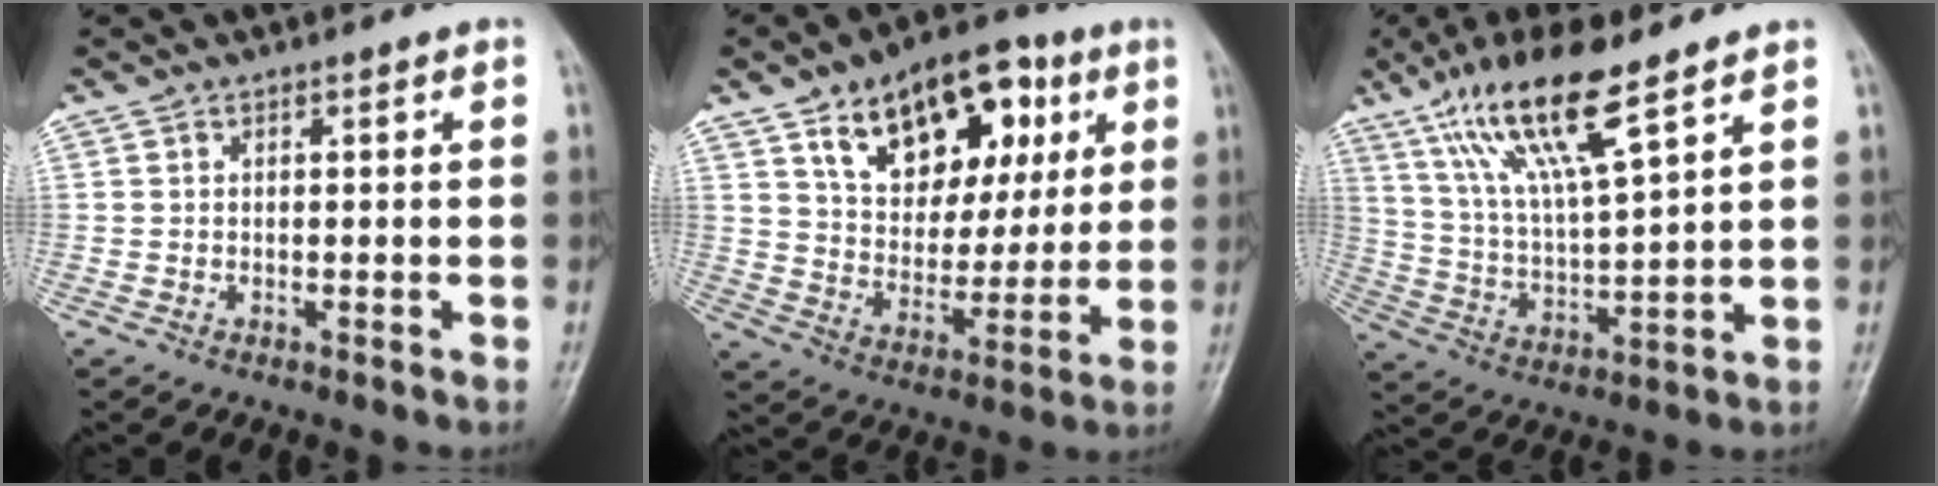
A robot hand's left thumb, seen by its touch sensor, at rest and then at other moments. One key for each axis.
{"total": 20.2, "fx": 8.8, "fy": 12.4, "fz": 13.3, "tx": -0.150, "ty": -0.017, "tz": 0.145}
{"total": 15.0, "fx": 9.3, "fy": 3.0, "fz": 11.4, "tx": -0.216, "ty": -0.036, "tz": 0.187}